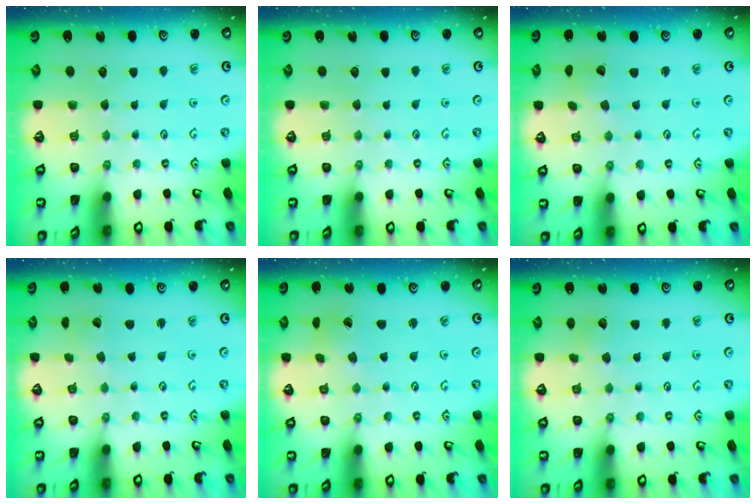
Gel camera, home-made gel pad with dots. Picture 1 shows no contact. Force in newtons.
{"total": 0.0}
{"total": 2.1, "press": 2.1, "slide": 0.3}
{"total": 1.0, "press": 1.0, "slide": 0.1}
{"total": 2.1, "press": 2.1, "slide": 0.2}
{"total": 3.3, "press": 3.3, "slide": 0.3}